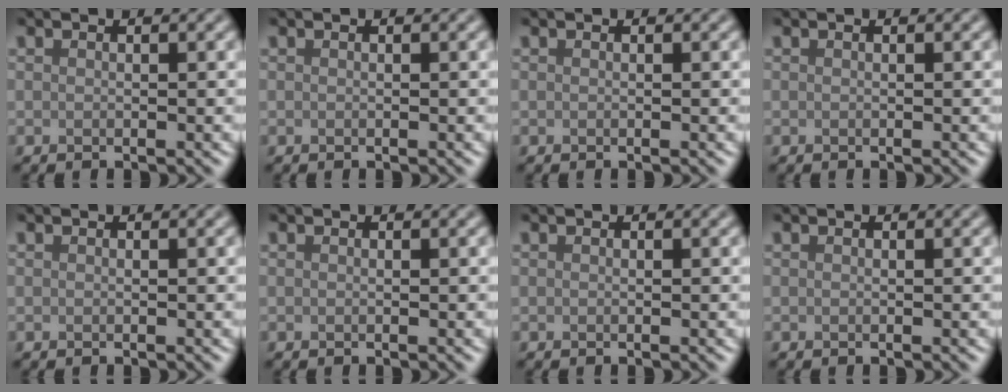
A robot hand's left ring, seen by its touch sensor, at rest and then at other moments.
{"total": 0.0}
{"total": 0.0}
{"total": 0.0}
{"total": 0.0}
{"total": 0.0}
{"total": 0.0}
{"total": 0.0}